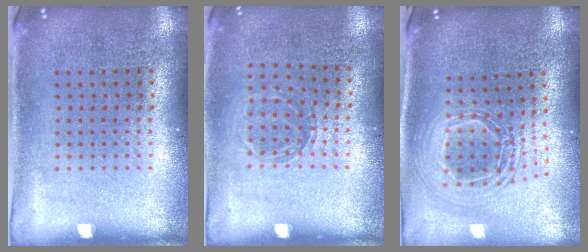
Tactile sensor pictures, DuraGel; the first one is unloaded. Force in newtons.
{"total": 0.8, "press": 0.8, "slide": 0.1}
{"total": 2.1, "press": 1.6, "slide": 1.4}